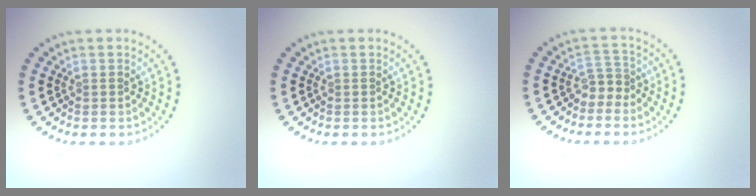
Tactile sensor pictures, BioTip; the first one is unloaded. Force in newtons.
{"total": 0.0}
{"total": 1.8, "press": 1.2, "slide": 1.4}